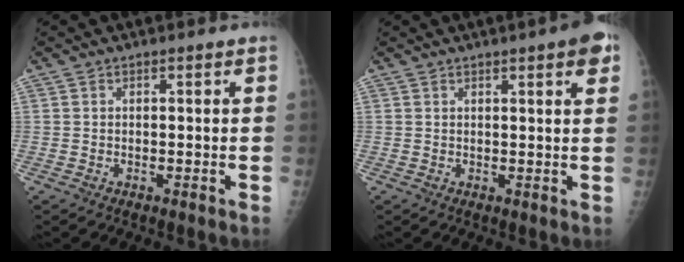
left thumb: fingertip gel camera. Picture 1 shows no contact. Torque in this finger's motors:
{"motor_torque": [0.41, 0.45, 0.61, -0.07, 0.12]}